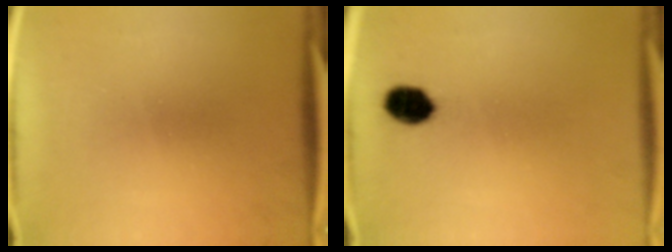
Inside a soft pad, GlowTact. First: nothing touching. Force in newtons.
{"total": 5.6}